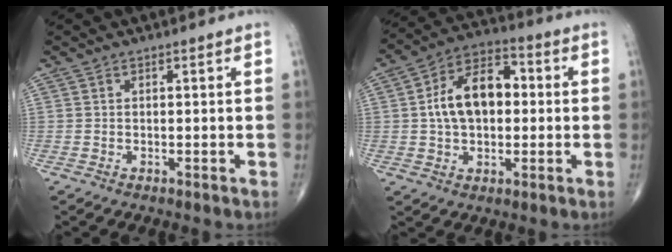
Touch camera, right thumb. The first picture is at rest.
{"total": 13.1, "force": [0.9, 8.1, 10.2], "torque": [-0.156, 0.027, 0.007]}